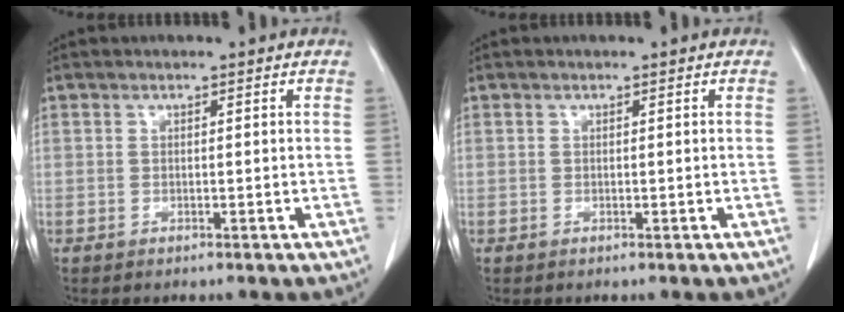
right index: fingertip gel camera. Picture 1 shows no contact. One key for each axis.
{"total": 0.0}